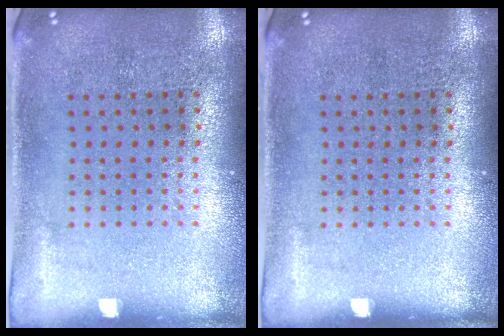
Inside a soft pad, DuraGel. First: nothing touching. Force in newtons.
{"total": 0.0}